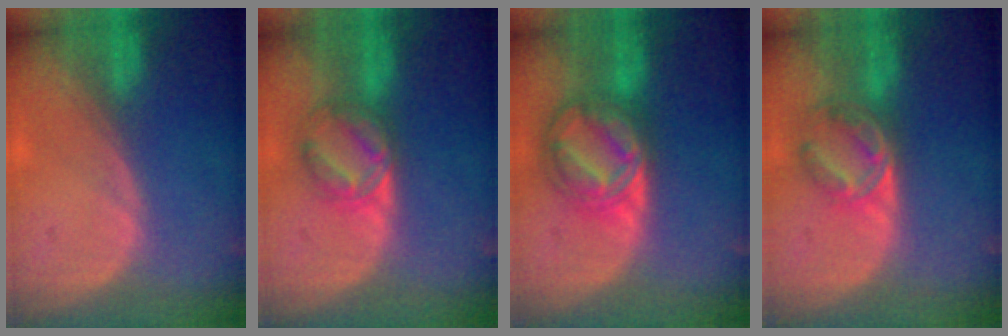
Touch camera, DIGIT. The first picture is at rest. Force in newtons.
{"total": 5.8, "press": 5.8, "slide": 0.0}
{"total": 9.0, "press": 9.0, "slide": 0.7}
{"total": 6.8, "press": 6.0, "slide": 3.4}